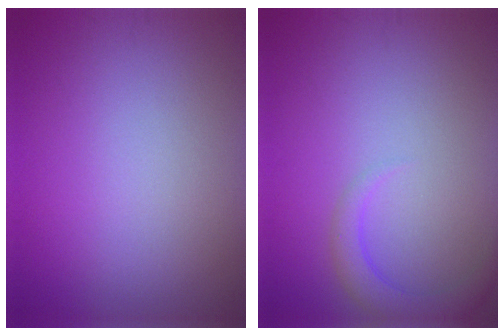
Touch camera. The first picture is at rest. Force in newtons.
{"total": 2.4, "press": 2.4, "slide": 0.2}